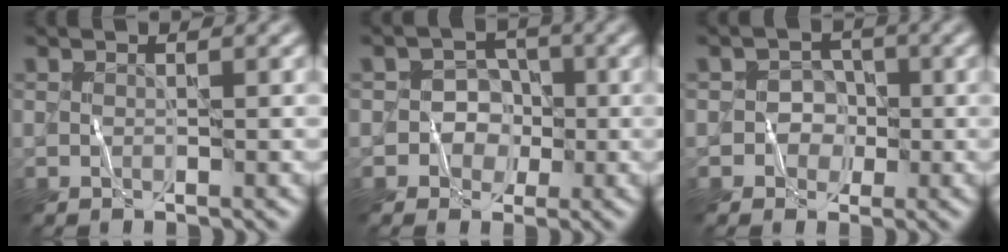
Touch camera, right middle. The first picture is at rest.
{"total": 3.0, "force": [-0.8, 2.9, 0.4], "torque": [0.030, 0.013, -0.033]}
{"total": 2.3, "force": [-0.6, 2.2, 0.2], "torque": [0.032, 0.011, -0.025]}